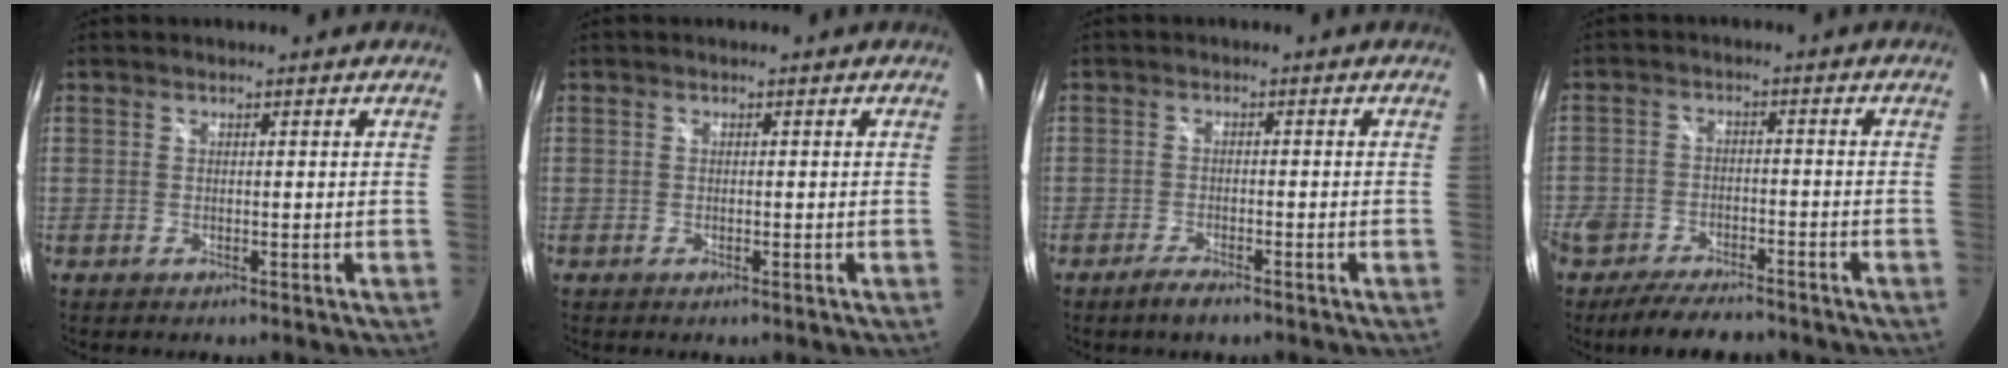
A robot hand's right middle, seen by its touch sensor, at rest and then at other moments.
{"total": 0.0}
{"total": 2.9, "force": [-2.4, 0.5, 1.6], "torque": [-0.047, -0.002, -0.047]}
{"total": 11.3, "force": [-9.2, 4.0, 5.2], "torque": [-0.124, -0.024, -0.154]}